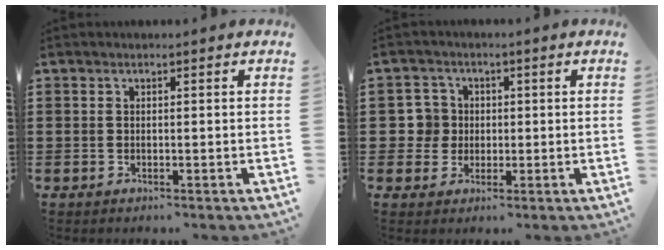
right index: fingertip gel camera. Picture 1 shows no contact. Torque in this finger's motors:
{"motor_torque": [0.37, 0.33, 0.12, -0.03]}